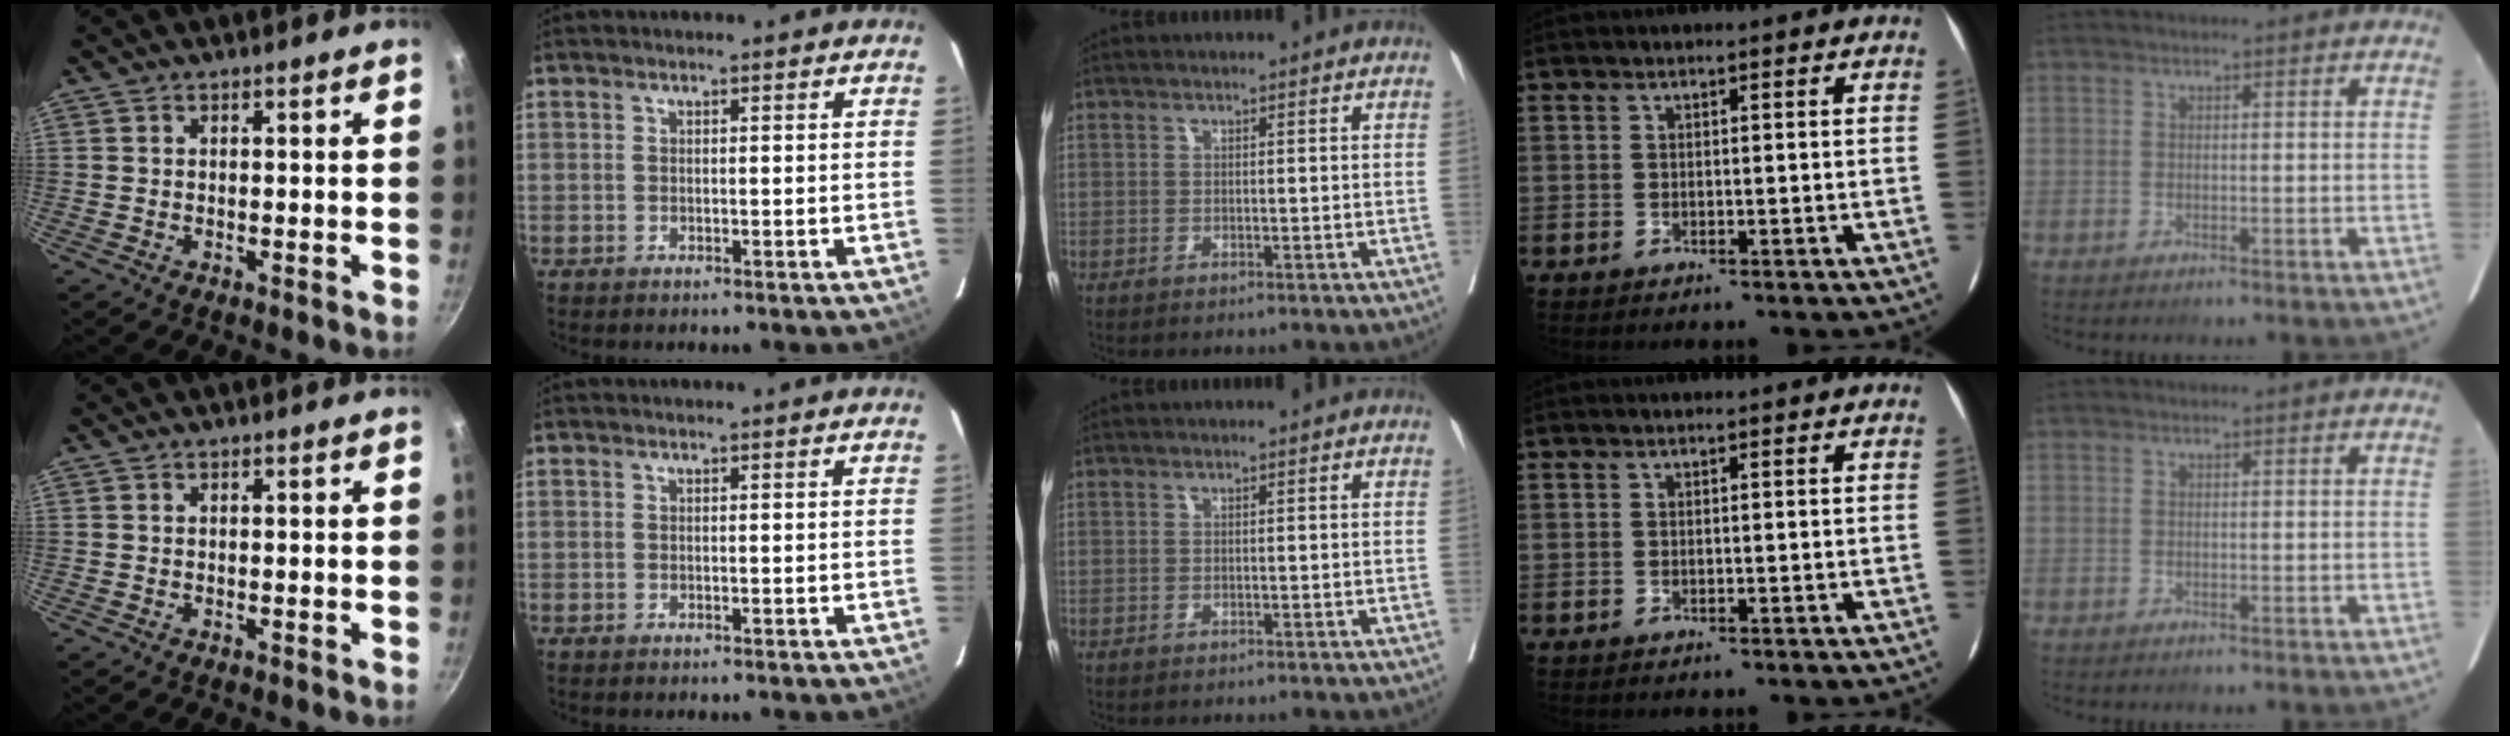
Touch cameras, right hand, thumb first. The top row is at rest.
{}